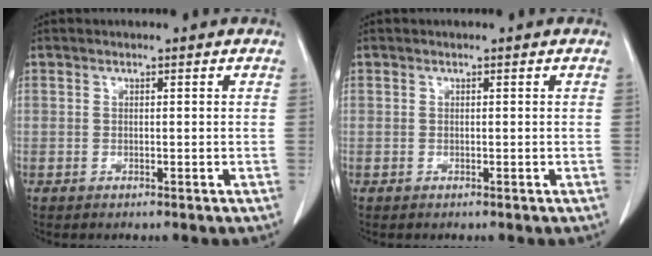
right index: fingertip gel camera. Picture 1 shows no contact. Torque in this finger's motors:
{"motor_torque": [0.00, 0.00, 0.00, 0.00]}